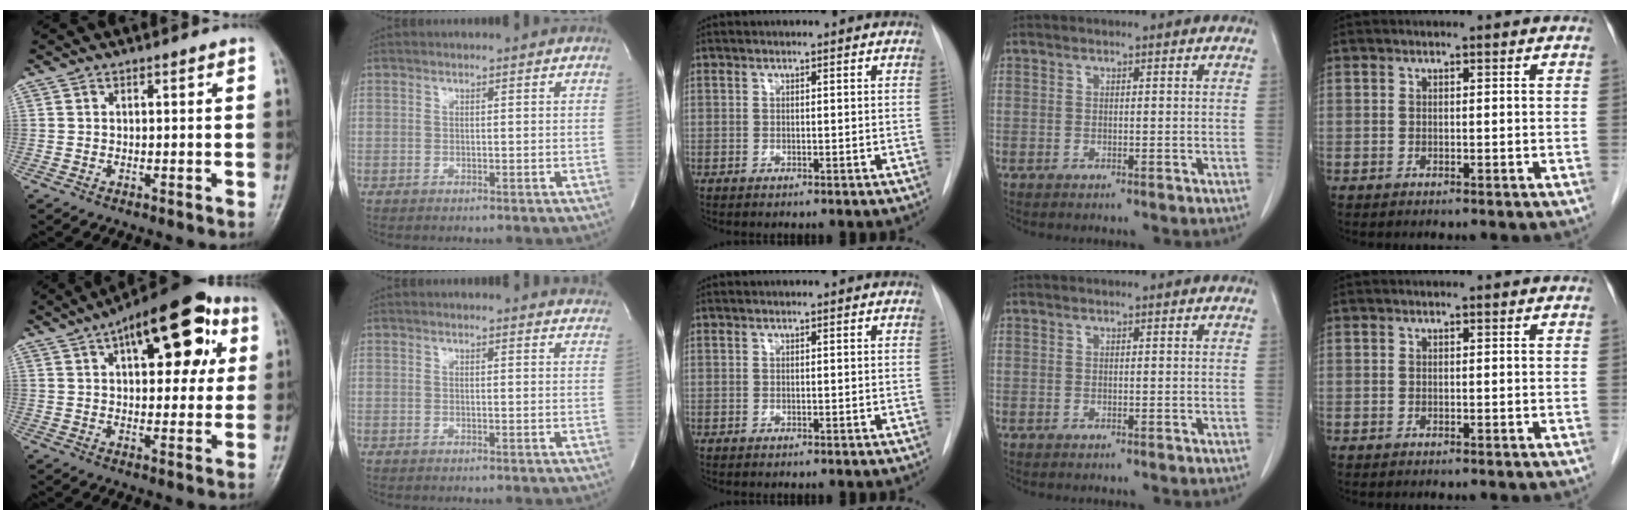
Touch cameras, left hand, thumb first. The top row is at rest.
{"thumb": {"total": 20.7, "force": [8.0, 9.6, 16.5], "torque": [-0.197, 0.009, 0.109]}, "index": {"total": 6.9, "force": [6.8, 0.8, 0.6], "torque": [0.013, -0.026, 0.040]}}